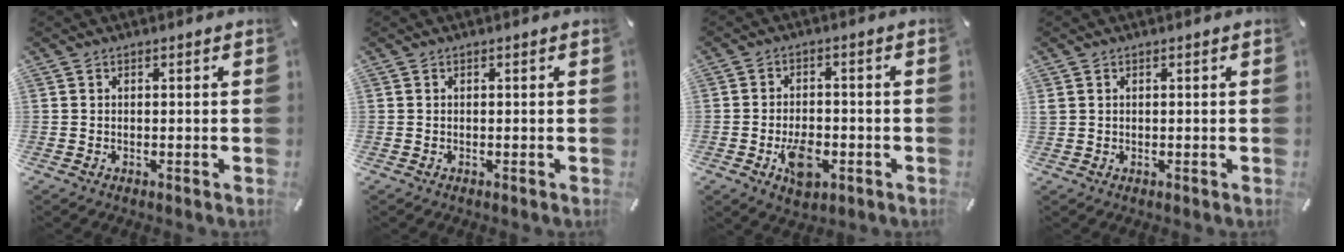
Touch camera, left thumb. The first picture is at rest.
{"total": 0.0}
{"total": 7.8, "force": [-2.9, 4.6, 5.6], "torque": [-0.102, 0.008, -0.051]}
{"total": 0.5, "force": [0.2, 0.4, 0.3], "torque": [-0.006, 0.002, 0.004]}